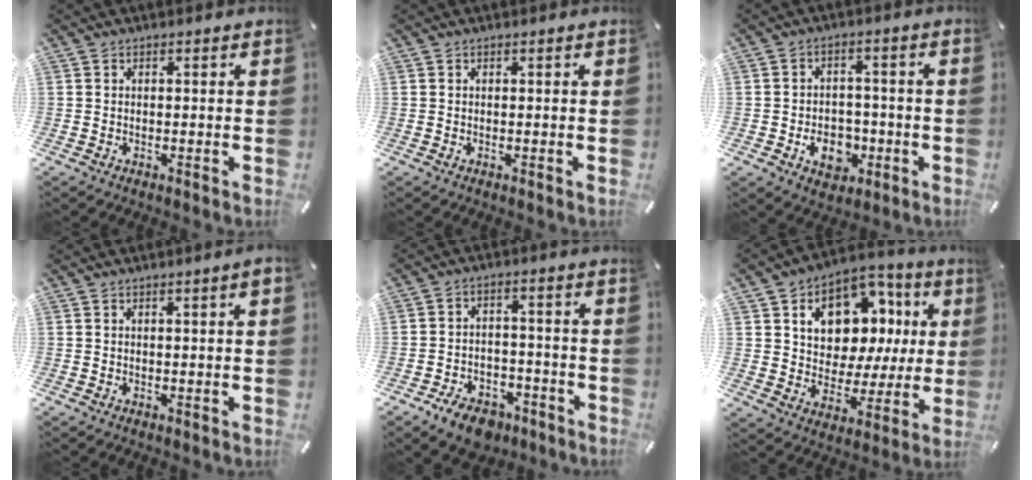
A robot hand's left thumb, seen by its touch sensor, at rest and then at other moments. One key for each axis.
{"total": 0.0}
{"total": 8.2, "fx": -2.8, "fy": 6.4, "fz": 4.4, "tx": -0.073, "ty": 0.013, "tz": -0.047}
{"total": 2.0, "fx": 0.3, "fy": 0.1, "fz": 1.9, "tx": -0.033, "ty": 0.001, "tz": 0.005}
{"total": 7.8, "fx": -5.8, "fy": 4.4, "fz": 3.0, "tx": -0.045, "ty": 0.041, "tz": -0.102}
{"total": 13.6, "fx": 5.3, "fy": 10.5, "fz": 6.9, "tx": -0.105, "ty": -0.038, "tz": 0.099}